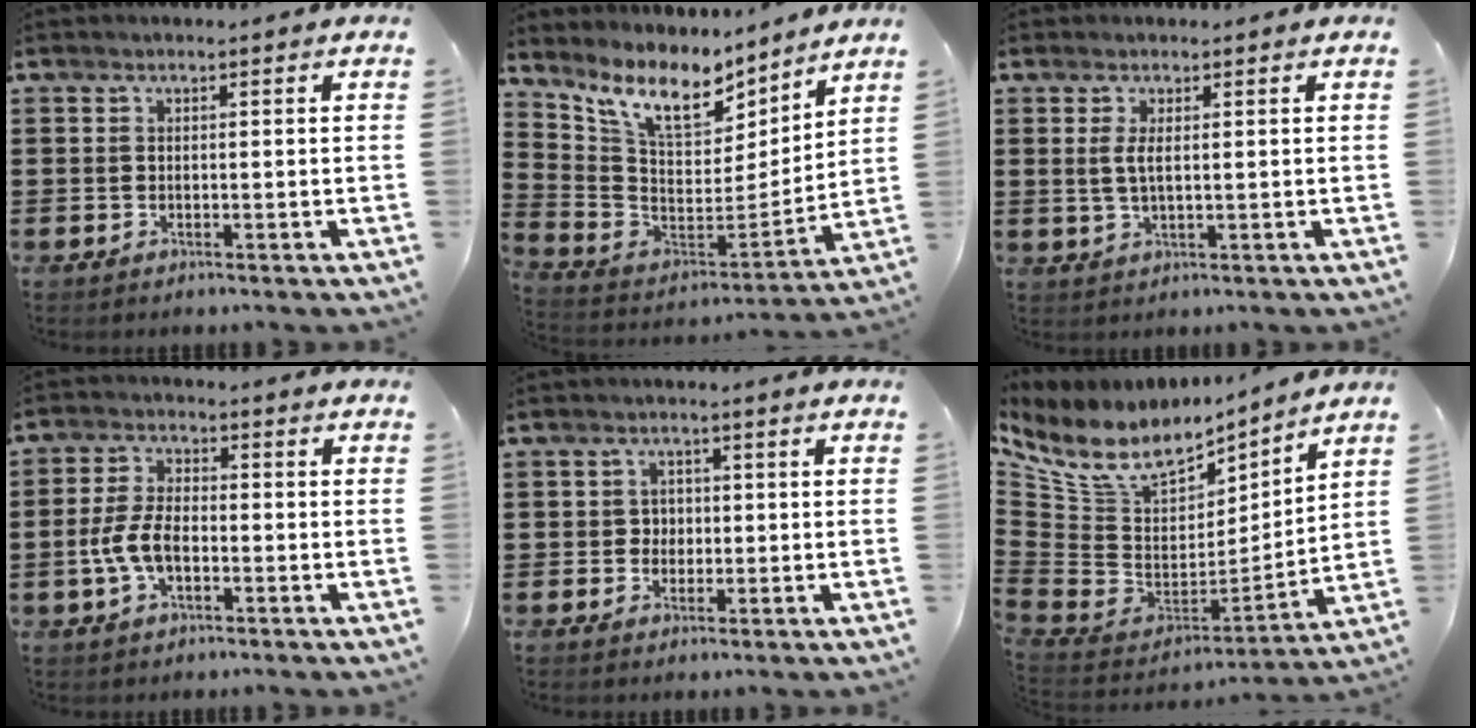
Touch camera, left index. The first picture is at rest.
{"total": 10.1, "force": [7.3, 3.8, 5.8], "torque": [-0.147, -0.042, 0.131]}
{"total": 2.7, "force": [0.6, 0.6, 2.5], "torque": [-0.051, 0.002, 0.009]}
{"total": 6.1, "force": [-1.7, 3.1, 5.0], "torque": [-0.121, -0.004, -0.038]}
{"total": 2.4, "force": [-0.1, 2.2, 0.9], "torque": [-0.027, 0.006, -0.006]}
{"total": 10.0, "force": [6.8, 5.2, 5.3], "torque": [-0.135, -0.043, 0.125]}